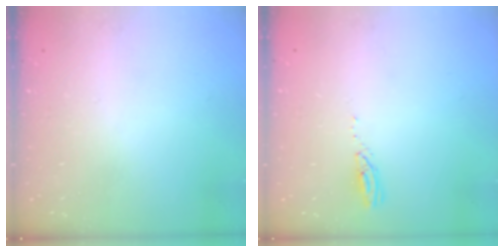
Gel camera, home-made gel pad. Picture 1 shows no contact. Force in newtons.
{"total": 3.0, "press": 3.0, "slide": 0.2}